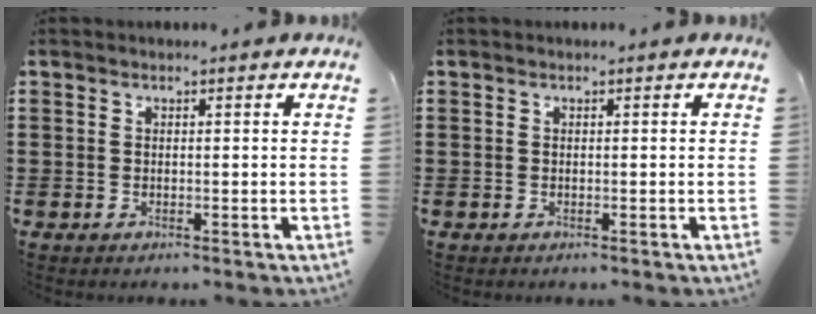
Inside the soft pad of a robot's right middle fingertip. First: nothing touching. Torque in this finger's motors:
{"motor_torque": [0.00, 0.00, 0.00, -0.01]}